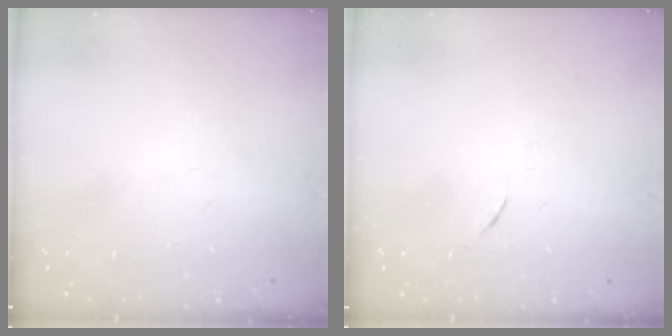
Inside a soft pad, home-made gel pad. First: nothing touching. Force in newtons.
{"total": 3.5, "press": 3.4, "slide": 0.6}